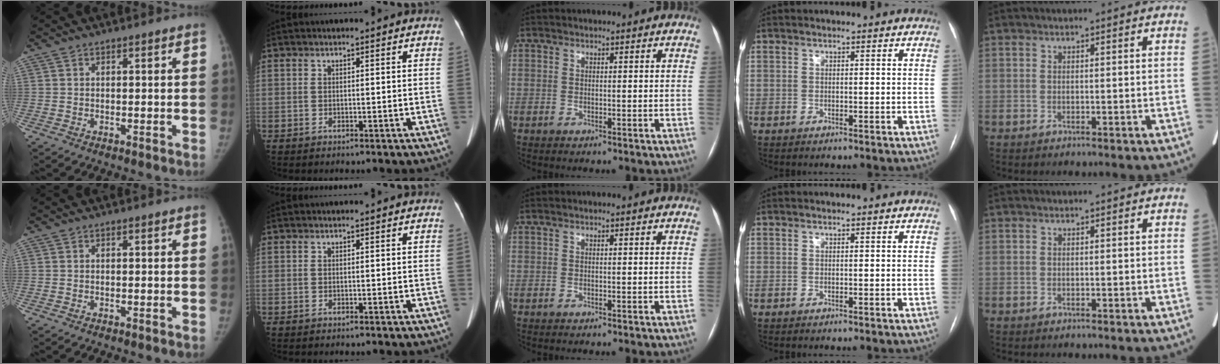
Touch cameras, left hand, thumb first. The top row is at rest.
{}